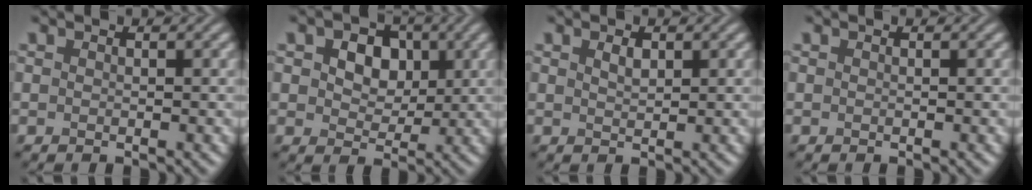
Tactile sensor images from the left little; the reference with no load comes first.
{"total": 6.5, "force": [2.2, 4.7, 4.0], "torque": [-0.070, 0.016, 0.021]}
{"total": 1.2, "force": [0.7, 0.6, 0.8], "torque": [-0.017, 0.001, 0.014]}
{"total": 0.0}